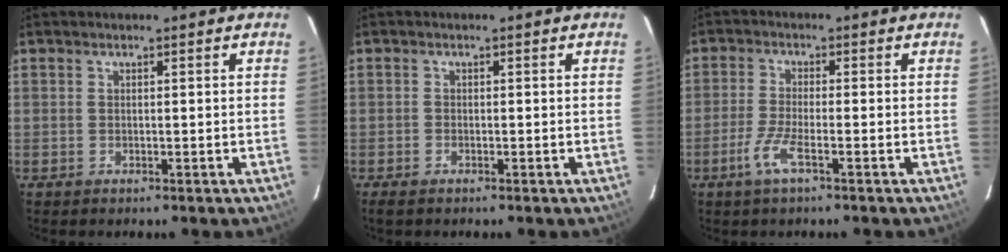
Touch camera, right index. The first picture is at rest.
{"total": 1.5, "force": [-1.2, 0.6, 0.7], "torque": [-0.018, -0.005, -0.026]}
{"total": 4.8, "force": [-2.7, 0.5, 3.9], "torque": [-0.092, -0.008, -0.055]}